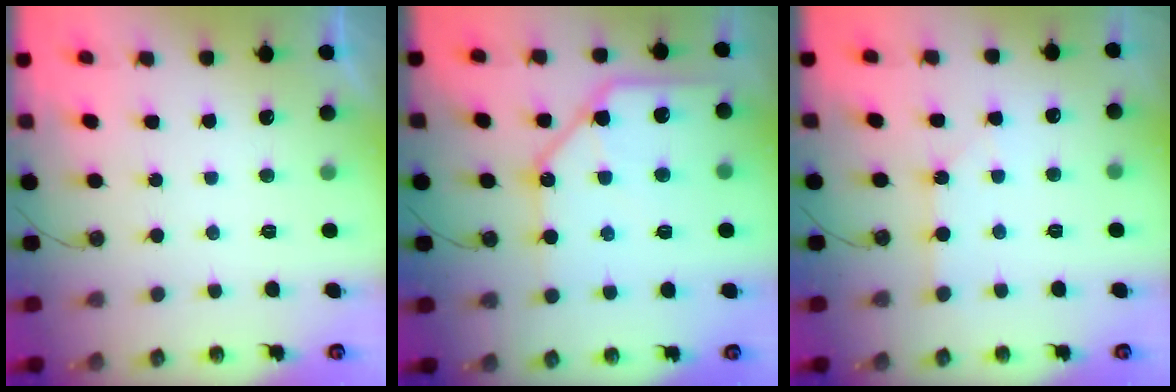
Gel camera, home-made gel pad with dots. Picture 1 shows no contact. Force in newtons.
{"total": 14.0, "press": 13.9, "slide": 1.4}
{"total": 1.1, "press": 1.1, "slide": 0.2}